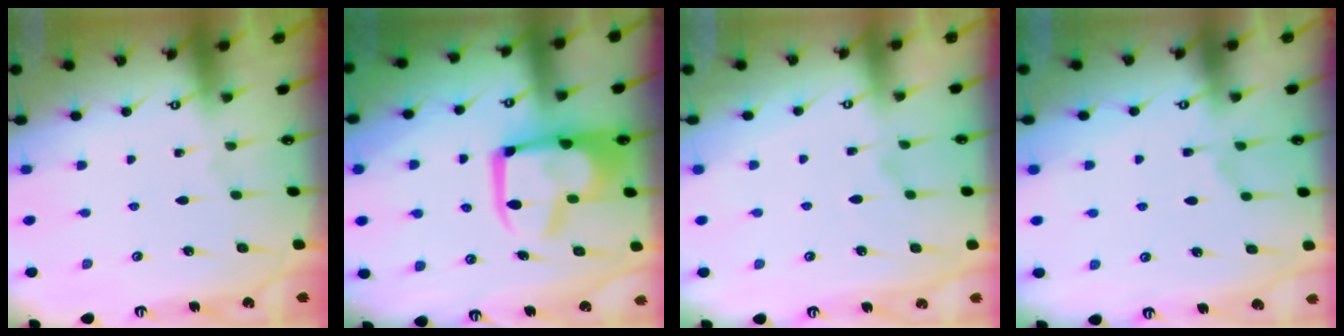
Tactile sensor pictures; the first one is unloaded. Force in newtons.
{"total": 14.3, "press": 14.2, "slide": 1.7}
{"total": 2.7, "press": 2.5, "slide": 1.0}
{"total": 2.4, "press": 2.2, "slide": 1.1}